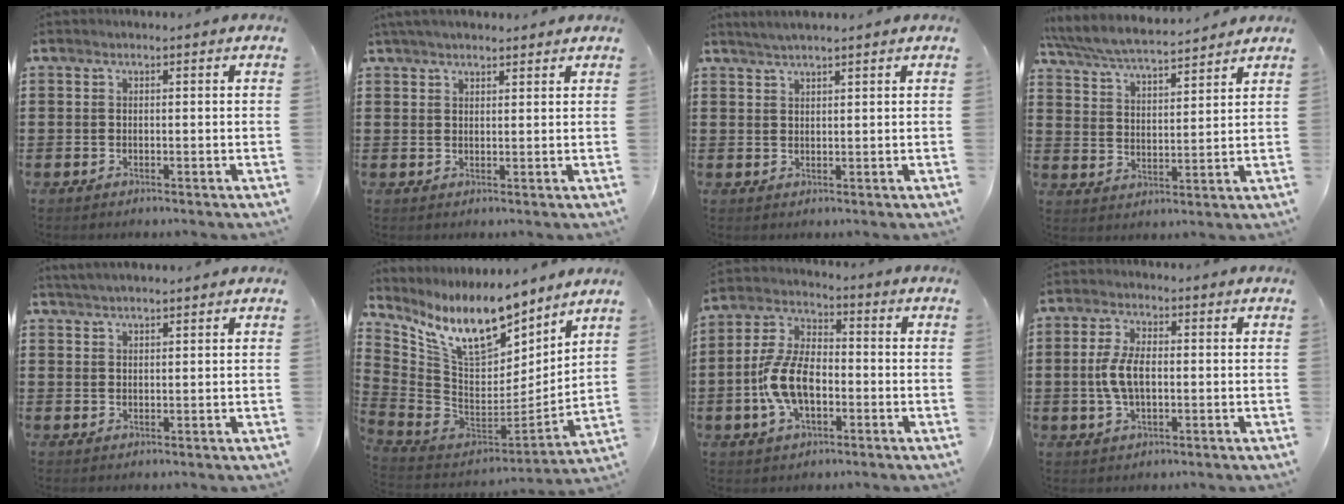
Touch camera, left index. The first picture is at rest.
{"total": 2.8, "force": [2.5, 0.6, 1.0], "torque": [-0.026, 0.002, 0.048]}
{"total": 1.8, "force": [1.7, -0.1, 0.7], "torque": [-0.015, 0.001, 0.031]}
{"total": 6.3, "force": [5.9, 0.4, 2.0], "torque": [-0.063, -0.031, 0.104]}
{"total": 2.0, "force": [1.9, 0.1, 0.5], "torque": [-0.013, 0.004, 0.037]}
{"total": 13.9, "force": [9.6, 5.0, 8.7], "torque": [-0.195, -0.061, 0.168]}
{"total": 10.0, "force": [-2.3, 5.4, 8.1], "torque": [-0.193, 0.000, -0.048]}
{"total": 6.0, "force": [-0.2, 2.8, 5.3], "torque": [-0.120, 0.000, -0.010]}